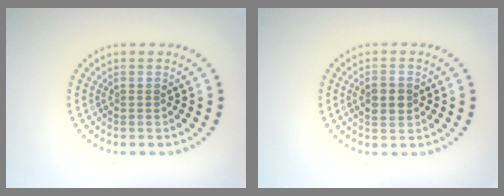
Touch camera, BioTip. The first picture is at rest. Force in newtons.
{"total": 2.9, "press": 2.9, "slide": 0.0}